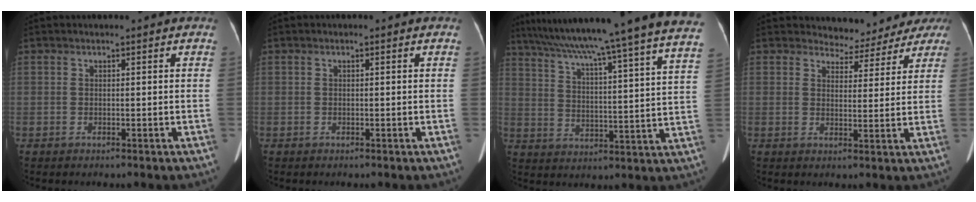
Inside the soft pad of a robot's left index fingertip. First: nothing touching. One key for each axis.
{"total": 0.0}
{"total": 30.8, "fx": 27.1, "fy": -1.4, "fz": 14.7, "tx": -0.245, "ty": -0.050, "tz": 0.353}
{"total": 7.8, "fx": 7.2, "fy": 3.0, "fz": -0.4, "tx": 0.022, "ty": 0.003, "tz": 0.072}